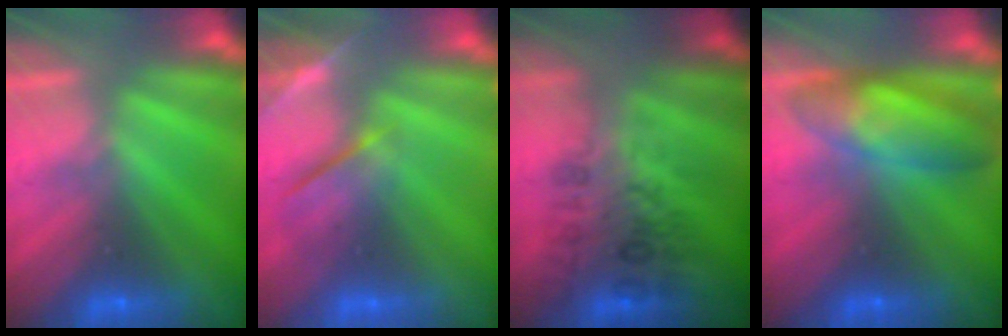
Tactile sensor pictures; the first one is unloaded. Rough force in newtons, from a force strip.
{"total": 4.3}
{"total": 2.7}
{"total": 7.7}